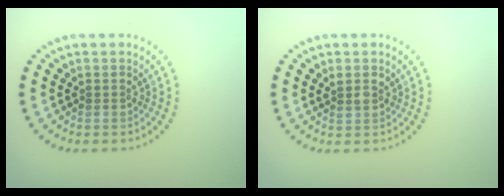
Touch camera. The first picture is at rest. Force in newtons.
{"total": 1.5, "press": 1.3, "slide": 0.7}